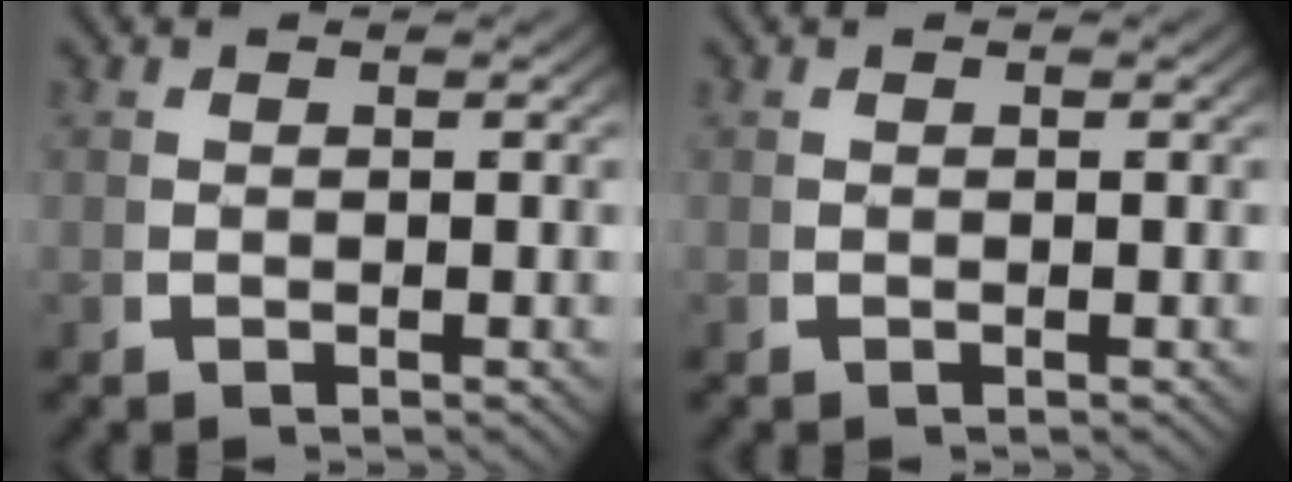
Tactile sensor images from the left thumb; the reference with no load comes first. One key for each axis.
{"total": 0.0}